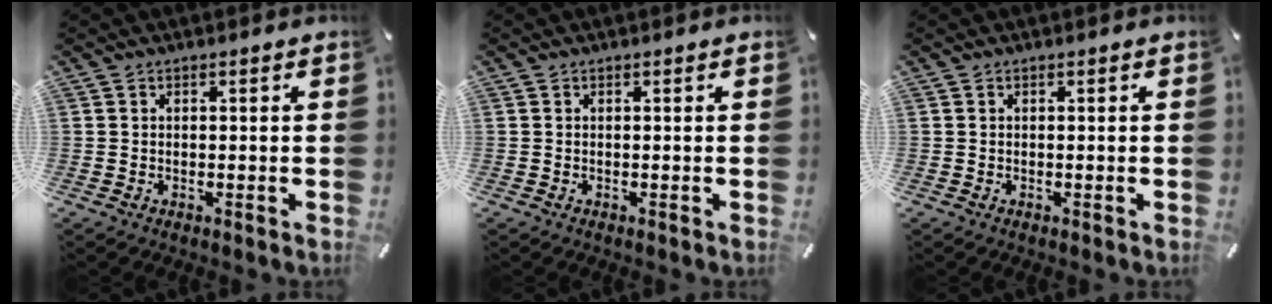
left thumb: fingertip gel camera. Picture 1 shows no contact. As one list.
[{"total": 0.0}, {"total": 0.0}]